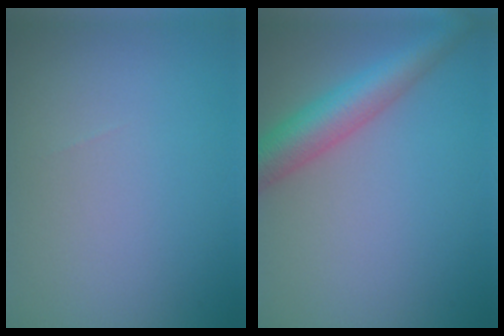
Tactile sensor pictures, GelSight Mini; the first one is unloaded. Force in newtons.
{"total": 5.3, "press": 5.3, "slide": 0.1}